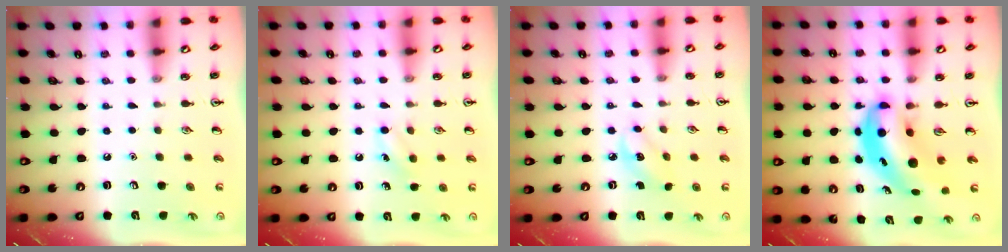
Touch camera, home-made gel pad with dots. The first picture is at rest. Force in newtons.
{"total": 6.2, "press": 5.9, "slide": 1.9}
{"total": 2.8, "press": 2.7, "slide": 0.8}
{"total": 7.5, "press": 7.2, "slide": 2.3}